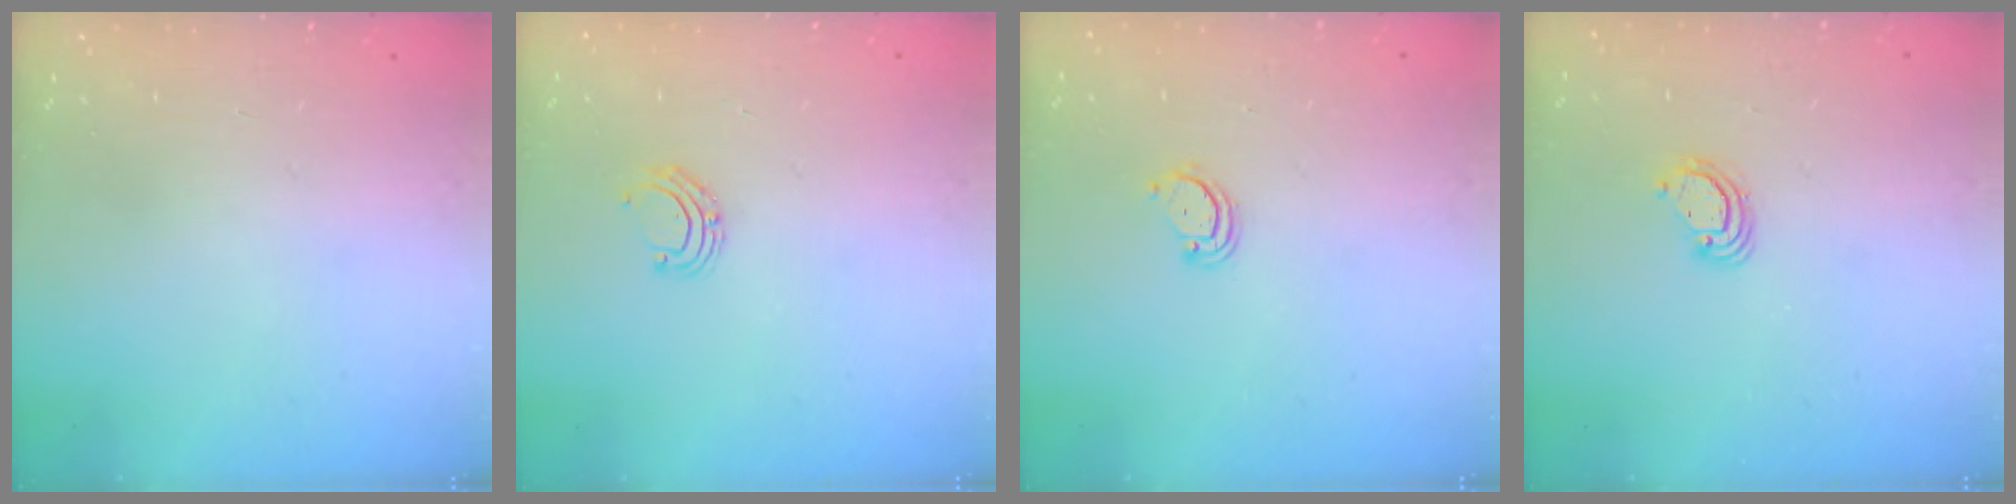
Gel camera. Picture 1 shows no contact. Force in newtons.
{"total": 4.1, "press": 4.1, "slide": 0.4}
{"total": 2.9, "press": 2.9, "slide": 0.2}
{"total": 3.8, "press": 3.8, "slide": 0.1}